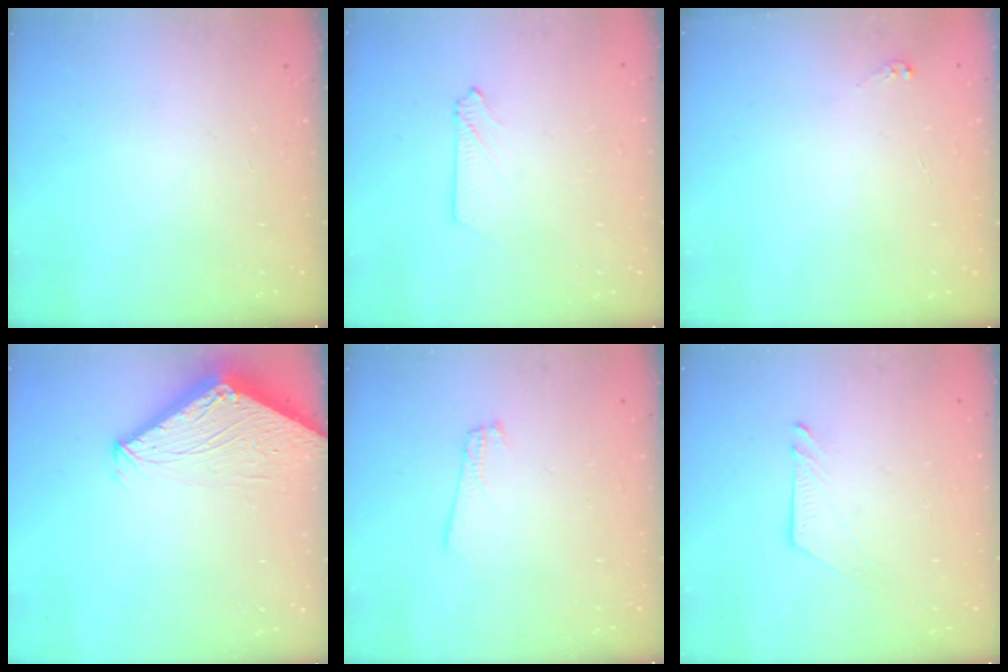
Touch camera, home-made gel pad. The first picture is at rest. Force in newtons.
{"total": 2.6, "press": 2.6, "slide": 0.3}
{"total": 3.7, "press": 3.7, "slide": 0.4}
{"total": 3.5, "press": 3.4, "slide": 0.4}
{"total": 1.3, "press": 1.3, "slide": 0.1}
{"total": 5.1, "press": 5.1, "slide": 0.5}